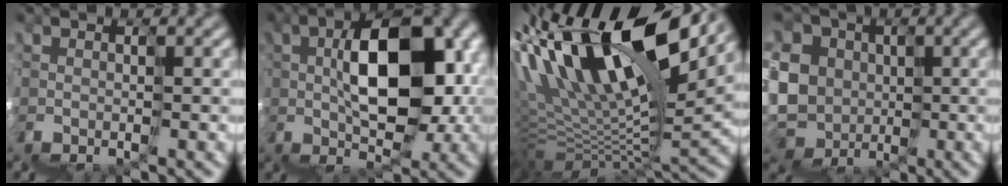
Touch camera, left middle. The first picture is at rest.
{"total": 7.7, "force": [2.7, 4.2, 5.8], "torque": [-0.081, 0.046, 0.034]}
{"total": 12.7, "force": [6.9, 3.8, 10.0], "torque": [-0.183, 0.050, 0.108]}
{"total": 8.8, "force": [1.3, 8.6, 0.9], "torque": [-0.055, 0.025, -0.014]}